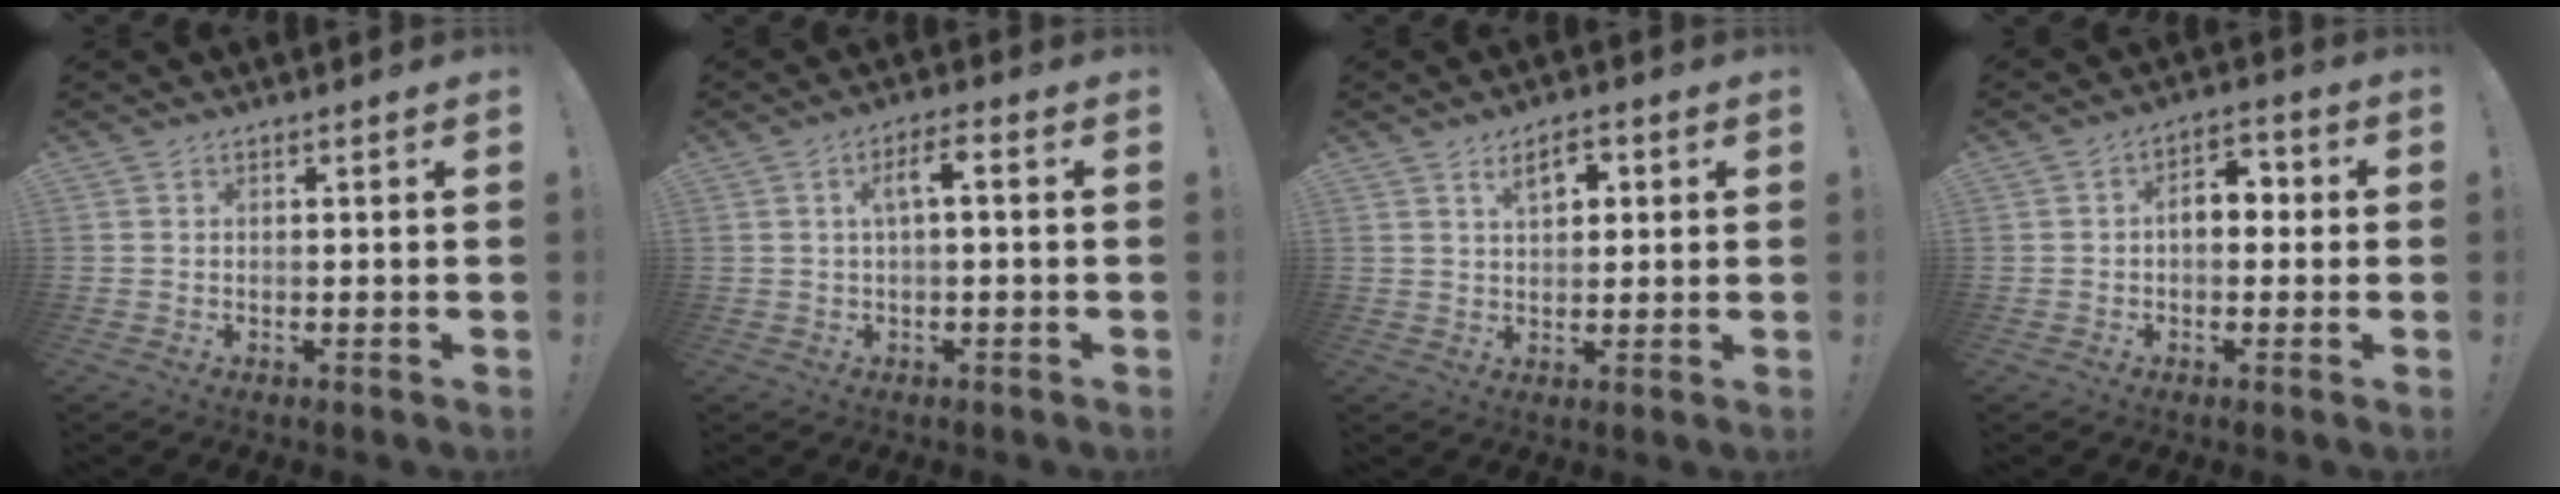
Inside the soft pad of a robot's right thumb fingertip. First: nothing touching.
{"total": 4.7, "force": [0.3, 1.2, 4.6], "torque": [-0.080, 0.005, -0.001]}
{"total": 6.2, "force": [2.7, 3.4, 4.4], "torque": [-0.061, -0.003, 0.044]}
{"total": 7.5, "force": [0.5, 4.8, 5.8], "torque": [-0.078, 0.009, 0.006]}